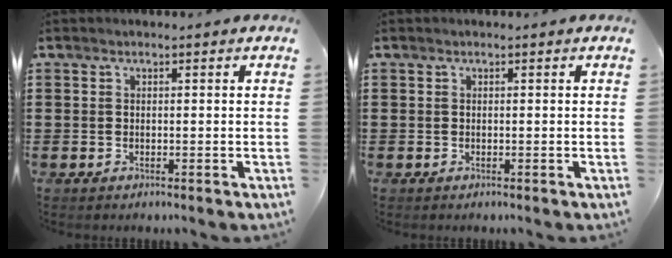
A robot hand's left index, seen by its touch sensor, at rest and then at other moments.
{"total": 0.0}